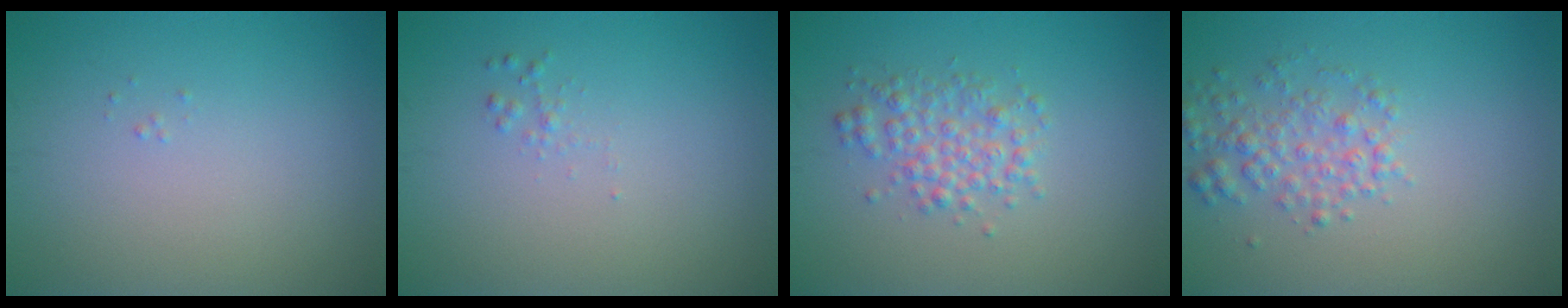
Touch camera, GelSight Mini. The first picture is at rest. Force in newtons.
{"total": 0.6, "press": 0.6, "slide": 0.0}
{"total": 2.8, "press": 2.8, "slide": 0.0}
{"total": 2.7, "press": 2.7, "slide": 0.1}